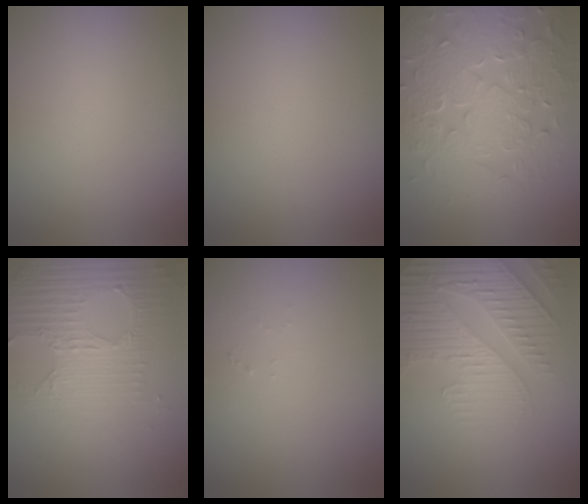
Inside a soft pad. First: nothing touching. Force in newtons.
{"total": 0.0}
{"total": 8.7, "press": 6.2, "slide": 6.1}
{"total": 5.0, "press": 3.2, "slide": 3.8}
{"total": 0.7, "press": 0.7, "slide": 0.1}
{"total": 5.5, "press": 4.8, "slide": 2.7}